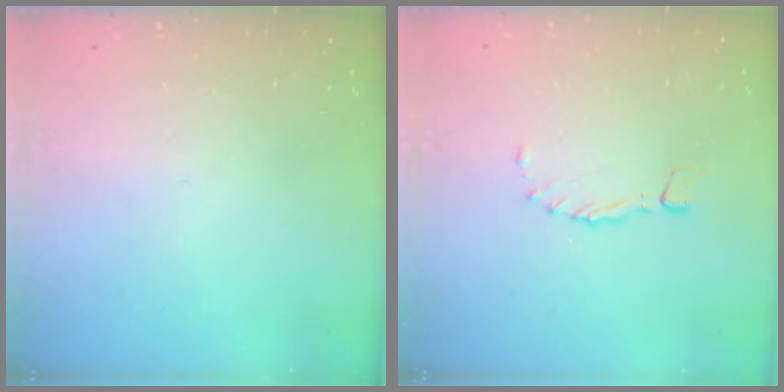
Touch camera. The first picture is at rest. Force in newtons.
{"total": 1.2, "press": 1.2, "slide": 0.3}